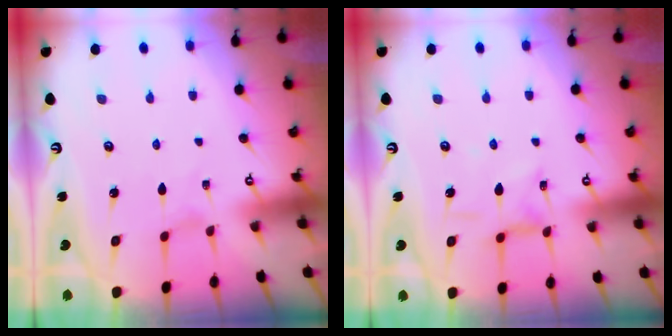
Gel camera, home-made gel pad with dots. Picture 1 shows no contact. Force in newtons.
{"total": 2.8, "press": 2.8, "slide": 0.2}